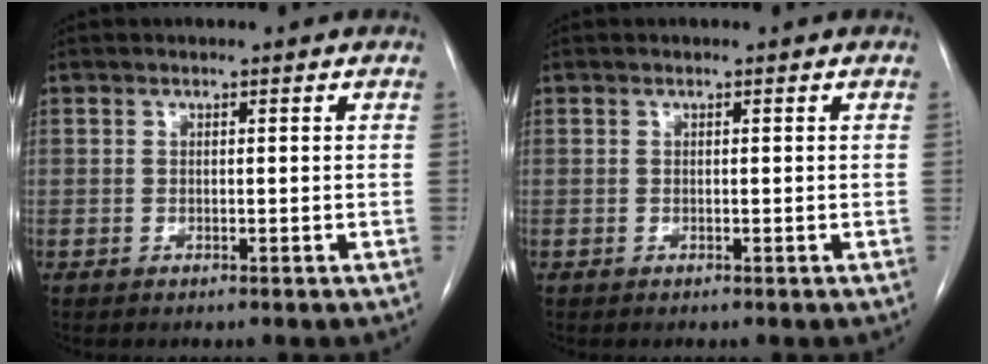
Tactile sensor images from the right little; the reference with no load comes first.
{"total": 0.0}